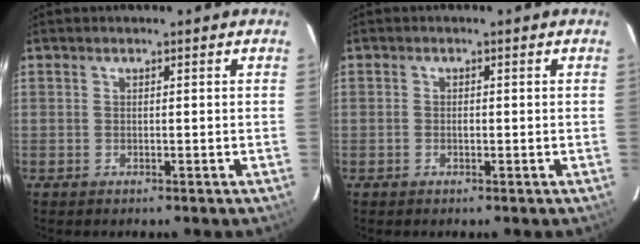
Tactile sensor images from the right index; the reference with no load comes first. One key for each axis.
{"total": 0.7, "fx": -0.2, "fy": 0.5, "fz": 0.5, "tx": -0.008, "ty": 0.002, "tz": -0.005}